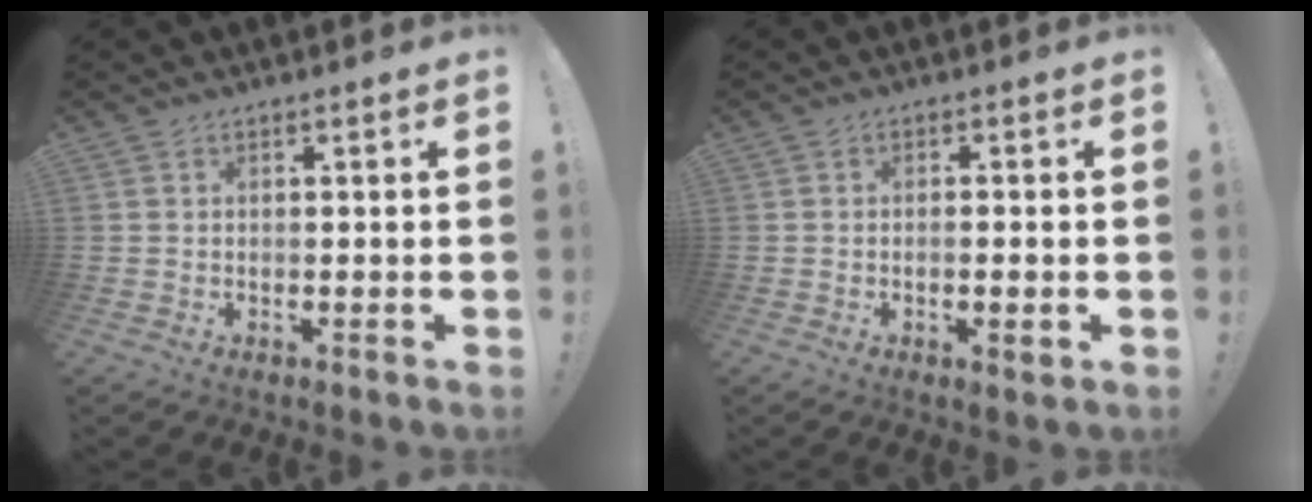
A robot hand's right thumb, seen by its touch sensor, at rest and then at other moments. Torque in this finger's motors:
{"motor_torque": [0.04, -0.06, 0.02, 0.12, -0.08]}